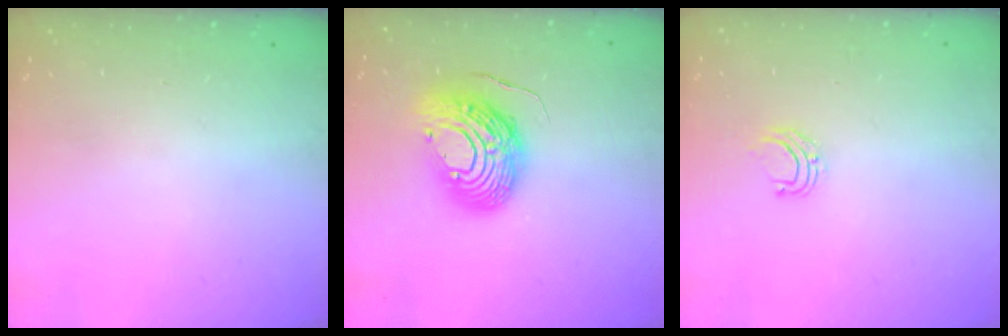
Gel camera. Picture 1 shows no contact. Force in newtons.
{"total": 13.8, "press": 13.8, "slide": 1.1}
{"total": 4.8, "press": 4.8, "slide": 0.3}